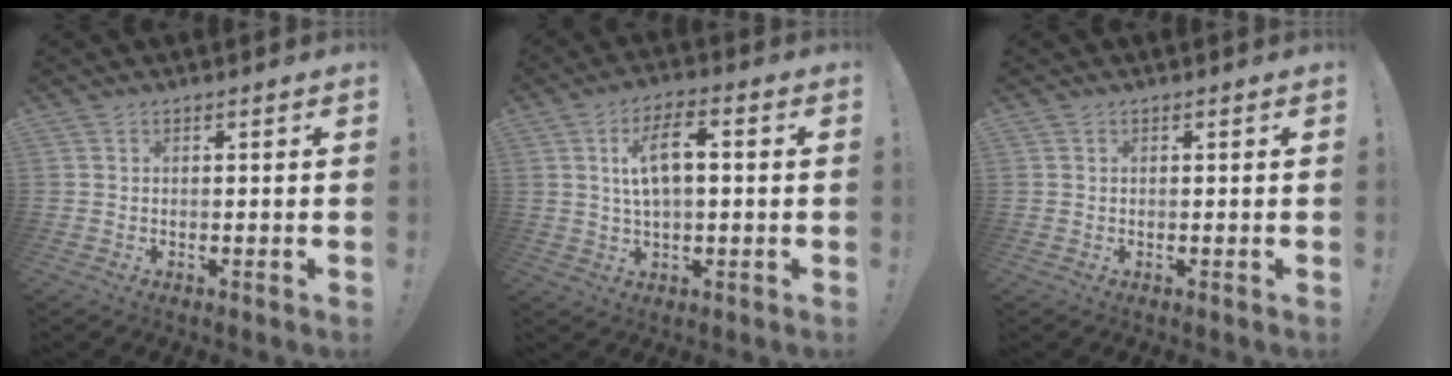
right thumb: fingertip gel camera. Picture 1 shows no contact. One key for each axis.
{"total": 9.2, "fx": 1.5, "fy": 4.0, "fz": 8.1, "tx": -0.128, "ty": 0.007, "tz": 0.026}
{"total": 0.0}